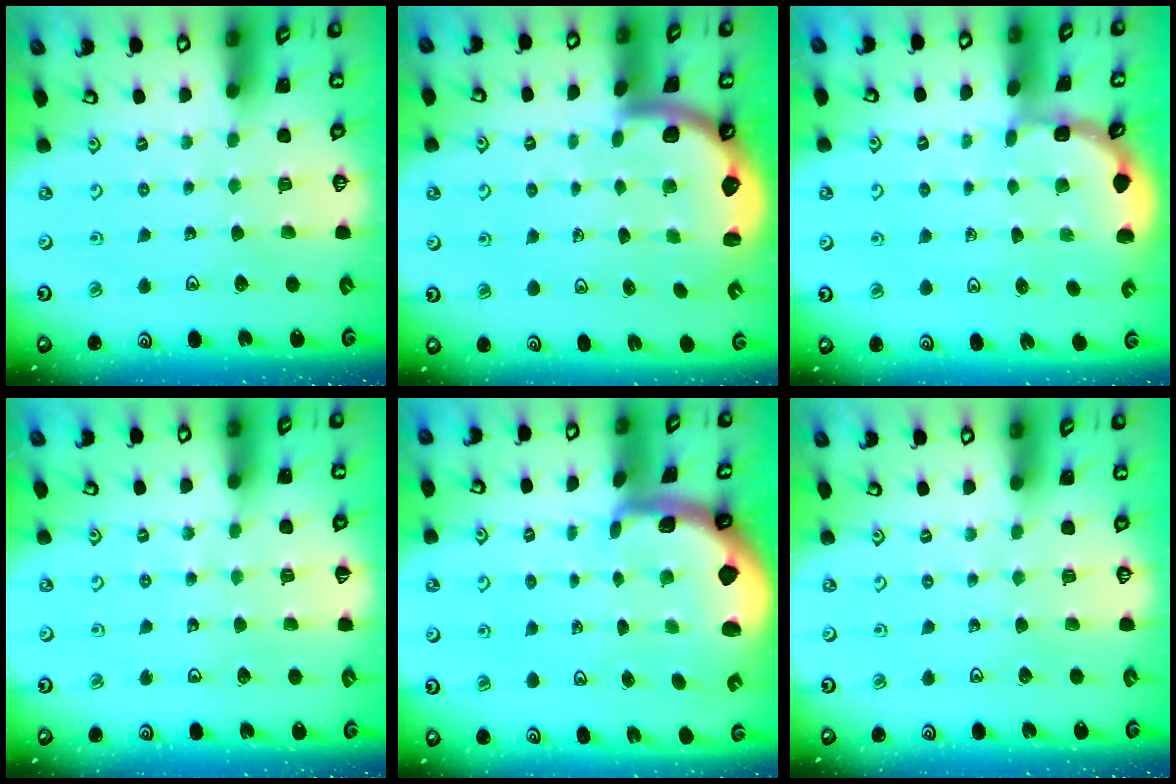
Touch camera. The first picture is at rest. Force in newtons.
{"total": 2.5, "press": 2.5, "slide": 0.4}
{"total": 1.5, "press": 1.5, "slide": 0.2}
{"total": 2.4, "press": 2.4, "slide": 0.3}
{"total": 1.9, "press": 1.9, "slide": 0.4}
{"total": 0.0}